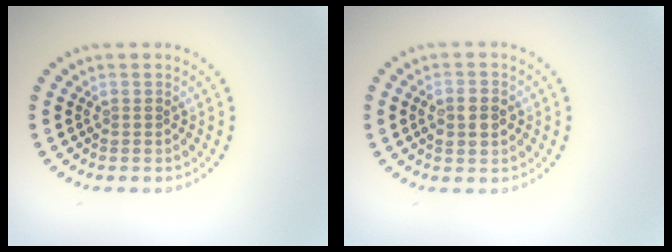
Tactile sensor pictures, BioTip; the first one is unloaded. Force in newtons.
{"total": 3.1, "press": 3.1, "slide": 0.4}